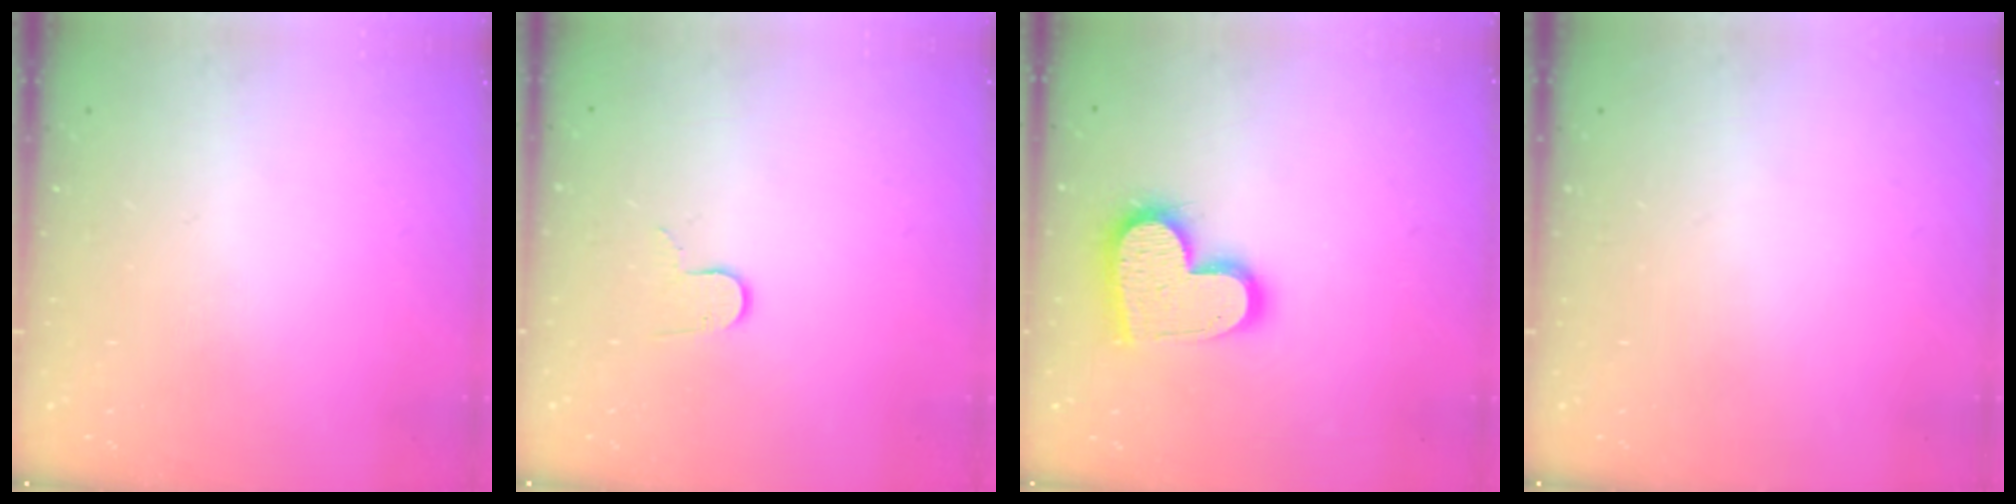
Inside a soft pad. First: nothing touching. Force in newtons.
{"total": 6.0, "press": 6.0, "slide": 0.2}
{"total": 16.9, "press": 16.9, "slide": 1.5}
{"total": 0.0}